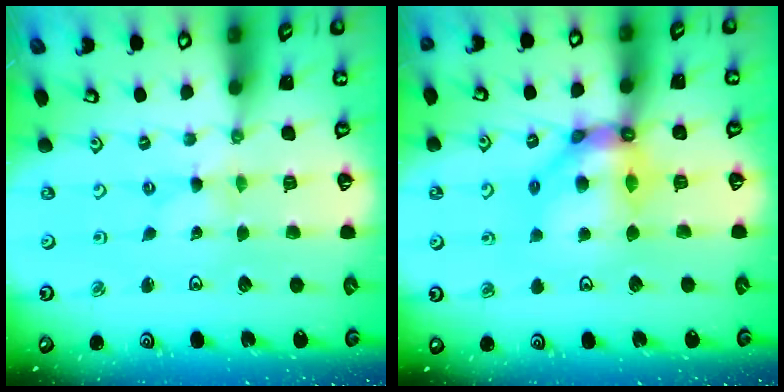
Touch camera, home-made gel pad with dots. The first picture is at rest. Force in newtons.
{"total": 10.9, "press": 10.8, "slide": 1.2}